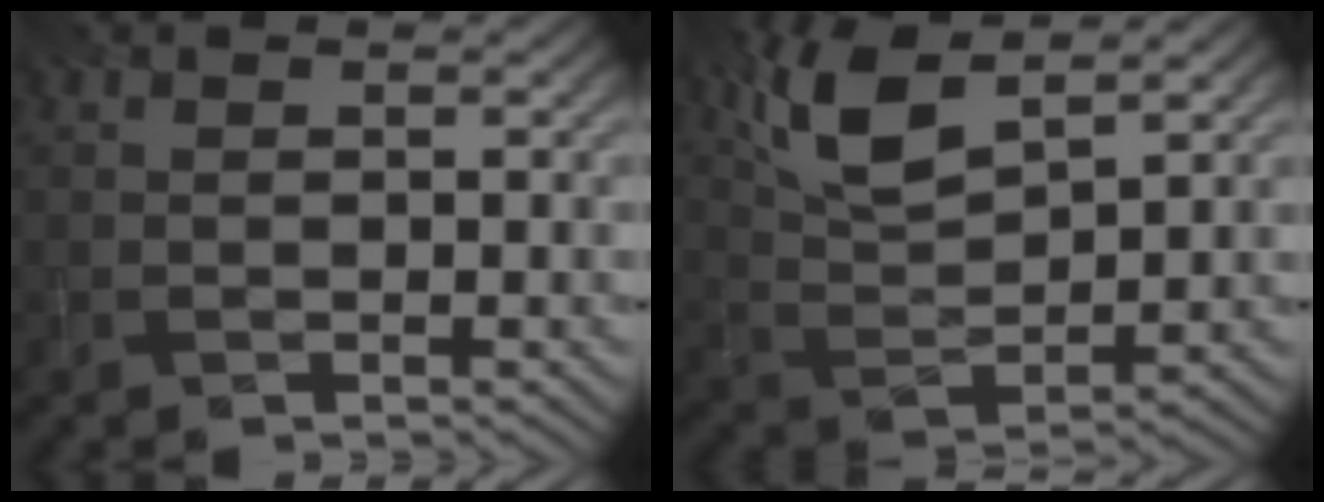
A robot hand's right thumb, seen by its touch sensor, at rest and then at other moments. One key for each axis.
{"total": 9.0, "fx": 5.9, "fy": 2.8, "fz": 6.2, "tx": -0.146, "ty": 0.009, "tz": 0.123}